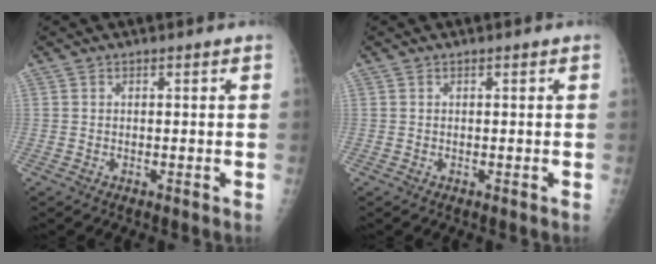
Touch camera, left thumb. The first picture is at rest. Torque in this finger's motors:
{"motor_torque": [0.00, 0.00, 0.00, 0.00, 0.00]}